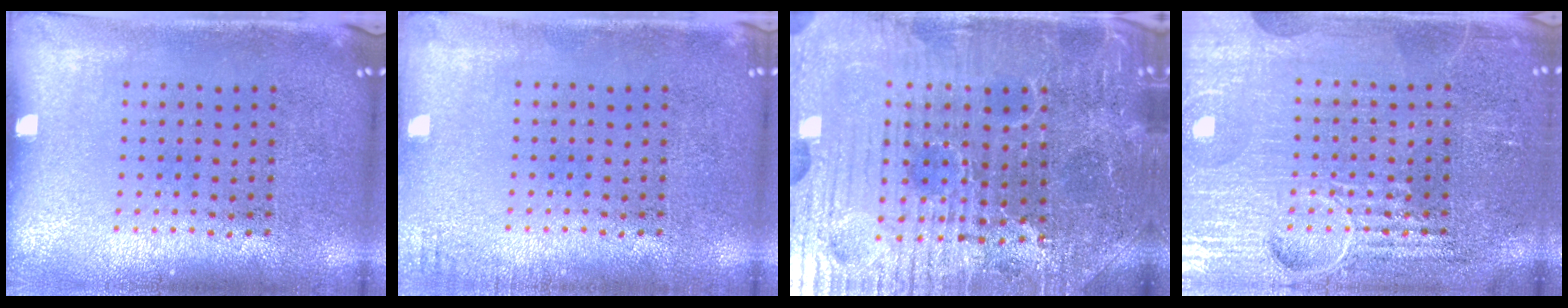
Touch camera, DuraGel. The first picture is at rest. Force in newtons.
{"total": 1.0, "press": 1.0, "slide": 0.1}
{"total": 5.6, "press": 5.4, "slide": 1.6}
{"total": 7.2, "press": 7.2, "slide": 1.0}